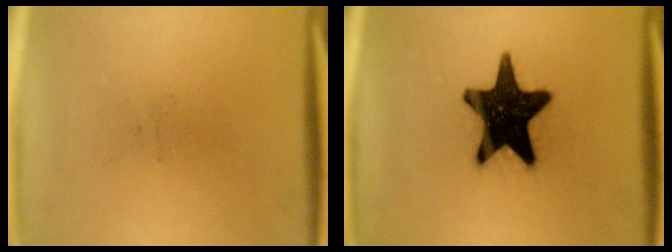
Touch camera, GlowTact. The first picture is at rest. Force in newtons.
{"total": 18.4}